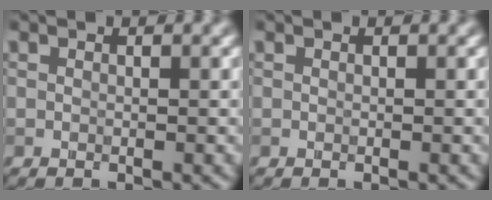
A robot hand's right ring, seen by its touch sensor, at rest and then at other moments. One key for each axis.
{"total": 0.0}